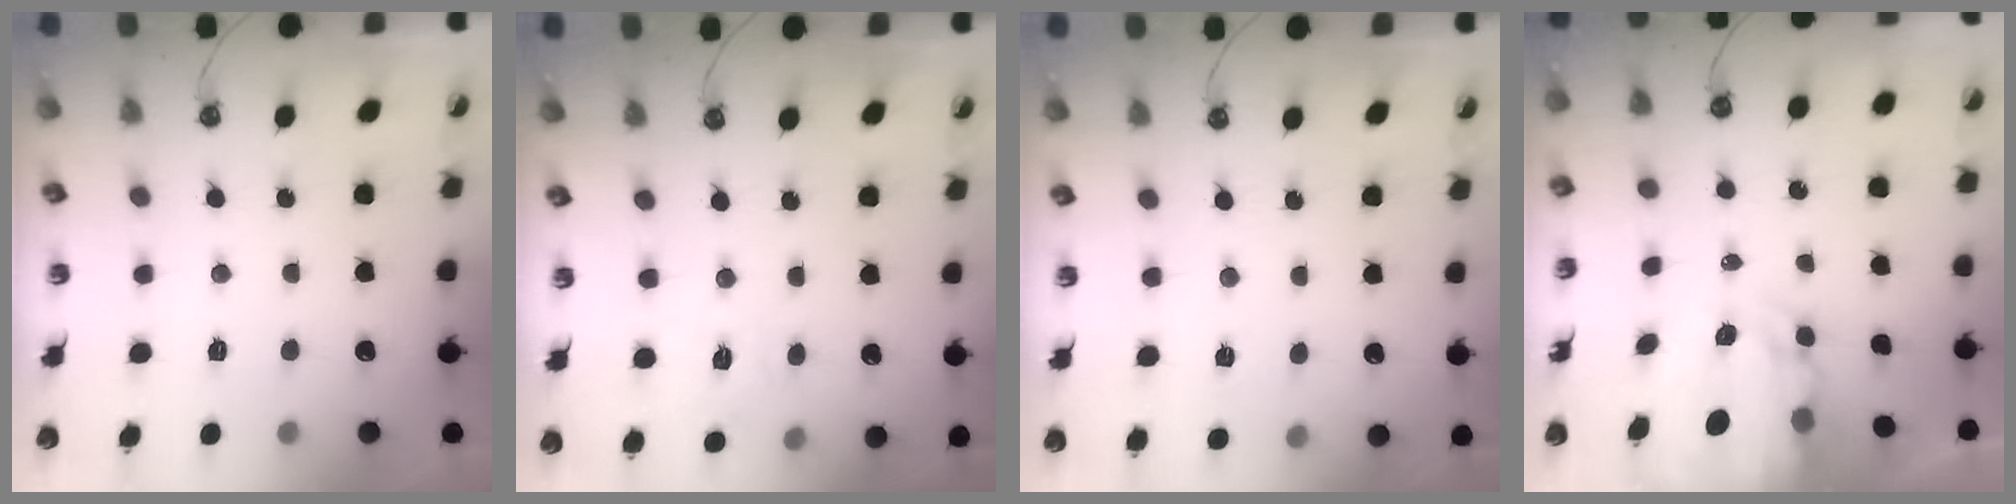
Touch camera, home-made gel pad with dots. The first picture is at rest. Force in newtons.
{"total": 5.6, "press": 5.6, "slide": 0.6}
{"total": 4.3, "press": 4.3, "slide": 0.4}
{"total": 6.3, "press": 6.3, "slide": 0.5}